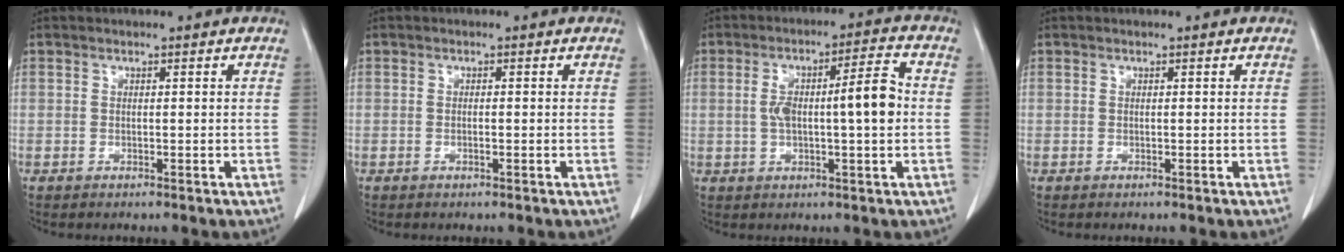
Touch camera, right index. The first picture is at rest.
{"total": 0.7, "force": [-0.2, 0.1, 0.6], "torque": [-0.014, 0.000, -0.003]}
{"total": 9.4, "force": [0.1, 1.6, 9.3], "torque": [-0.157, 0.024, 0.001]}
{"total": 0.0}